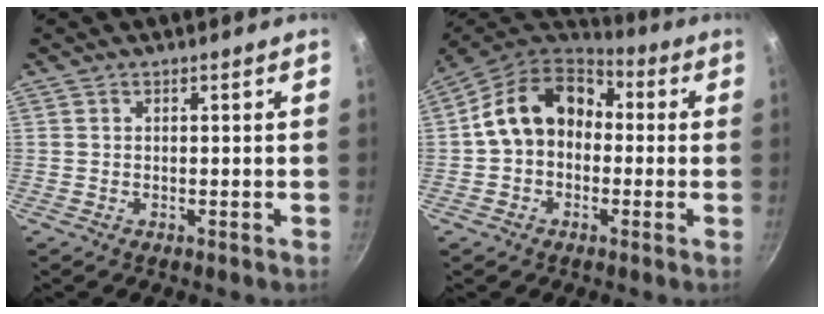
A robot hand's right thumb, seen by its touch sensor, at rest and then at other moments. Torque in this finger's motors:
{"motor_torque": [1.09, 2.89, 0.88, -0.77, 0.14]}